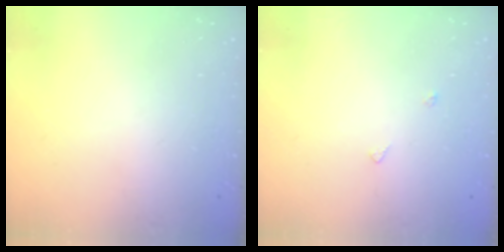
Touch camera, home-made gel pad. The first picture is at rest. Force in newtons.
{"total": 4.4, "press": 4.4, "slide": 0.4}